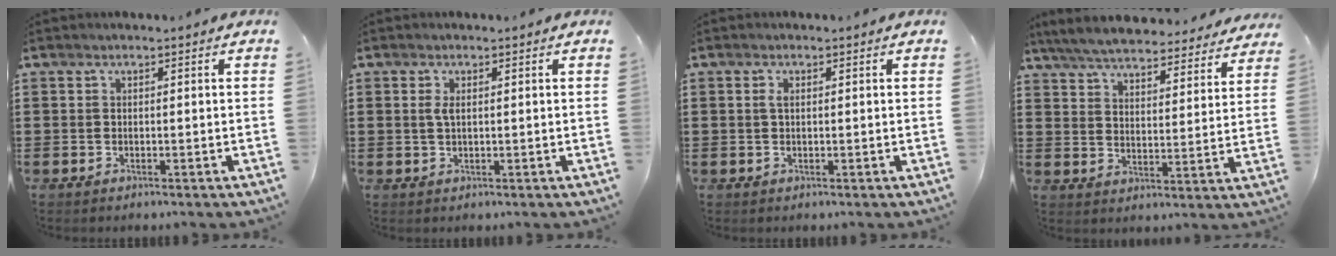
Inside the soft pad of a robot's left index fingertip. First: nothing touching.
{"total": 1.7, "force": [0.4, 0.6, 1.6], "torque": [-0.039, 0.001, 0.004]}
{"total": 1.2, "force": [0.2, 0.5, 1.1], "torque": [-0.030, 0.001, 0.000]}
{"total": 6.0, "force": [5.9, 0.1, 1.2], "torque": [-0.053, -0.038, 0.101]}